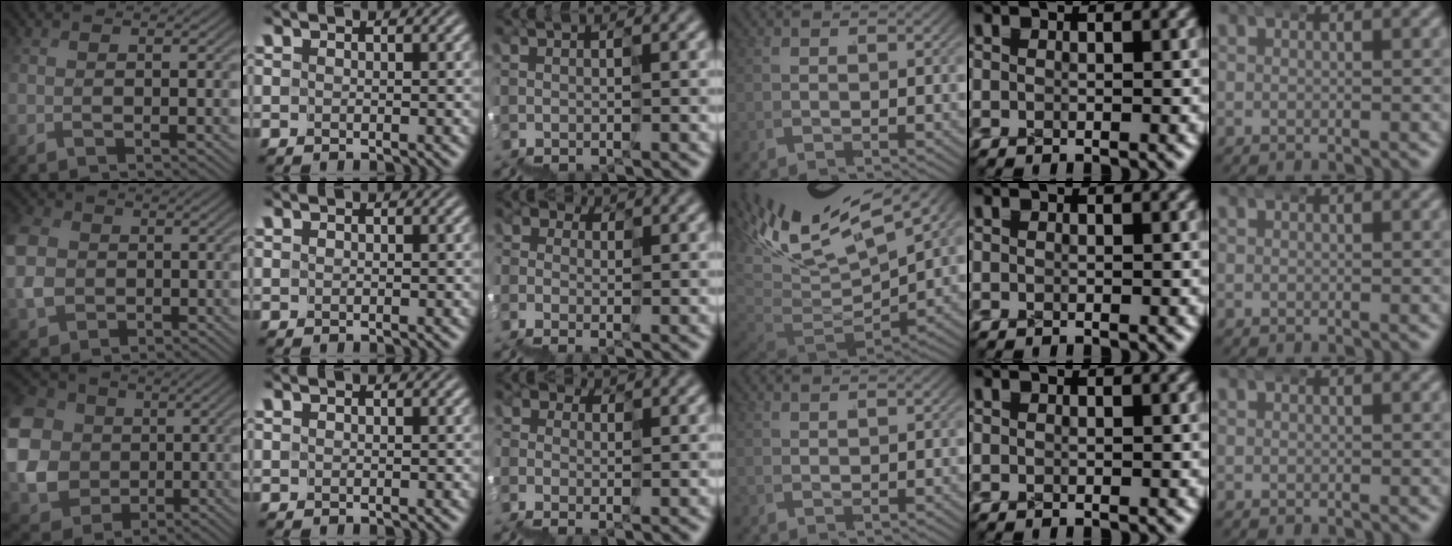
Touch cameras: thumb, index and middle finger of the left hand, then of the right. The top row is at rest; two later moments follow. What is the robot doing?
{"motion": "wrap", "object": "ethernet cable"}